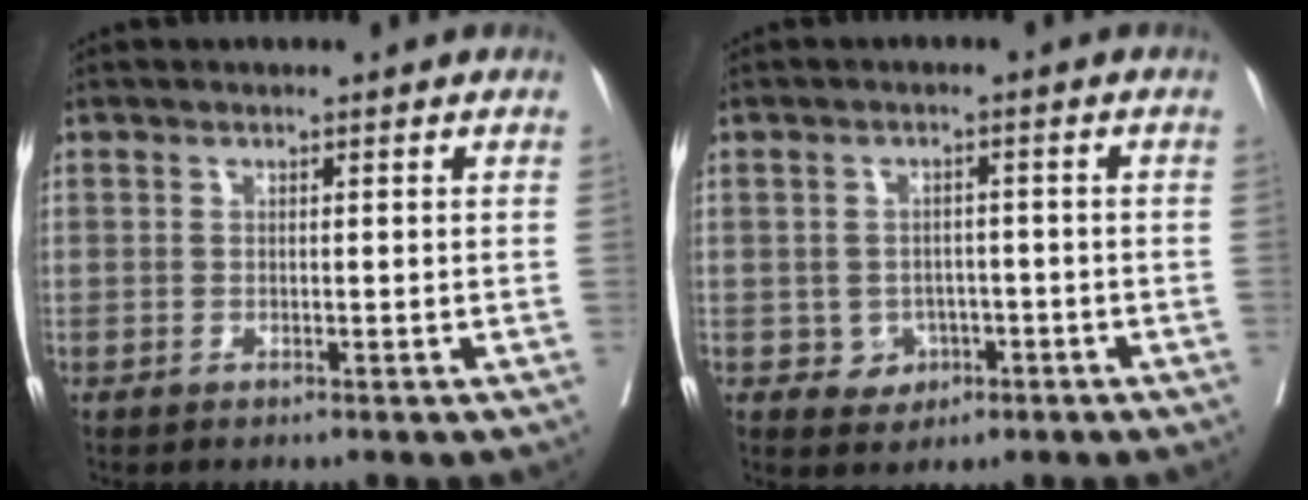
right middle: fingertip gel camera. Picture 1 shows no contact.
{"total": 3.6, "force": [-1.2, 3.2, 1.3], "torque": [-0.008, 0.008, -0.008]}